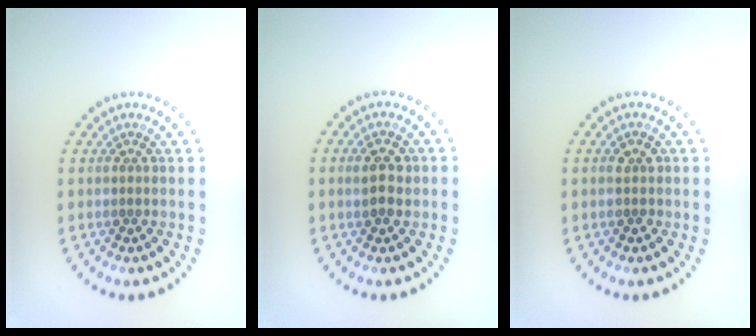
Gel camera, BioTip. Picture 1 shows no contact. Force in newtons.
{"total": 2.4, "press": 2.3, "slide": 0.4}
{"total": 1.4, "press": 1.4, "slide": 0.3}